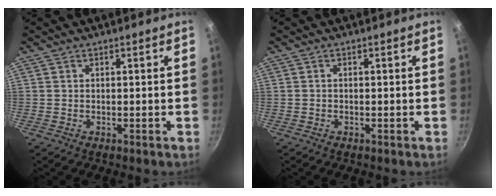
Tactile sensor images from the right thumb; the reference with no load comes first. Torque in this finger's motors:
{"motor_torque": [-0.58, -0.11, -0.52, 0.19, 0.02]}